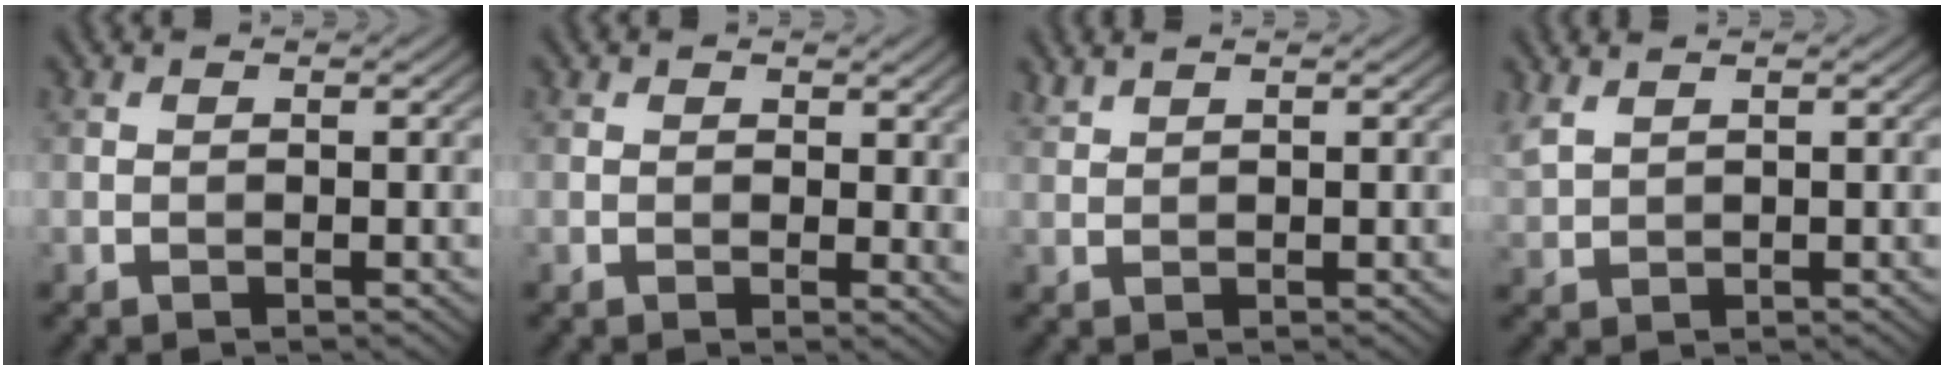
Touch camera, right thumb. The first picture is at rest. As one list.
[{"total": 2.1, "force": [0.9, 1.2, 1.4], "torque": [-0.016, -0.003, 0.013]}, {"total": 1.3, "force": [1.2, 0.1, 0.4], "torque": [-0.015, 0.006, 0.028]}, {"total": 2.5, "force": [1.9, 0.7, 1.4], "torque": [-0.046, 0.010, 0.048]}]